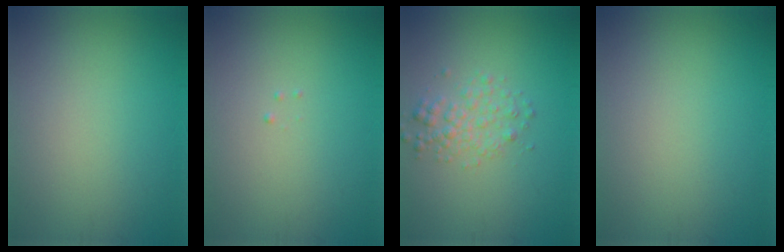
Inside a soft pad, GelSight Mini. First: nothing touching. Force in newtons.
{"total": 0.0}
{"total": 2.3, "press": 2.3, "slide": 0.1}
{"total": 0.0}